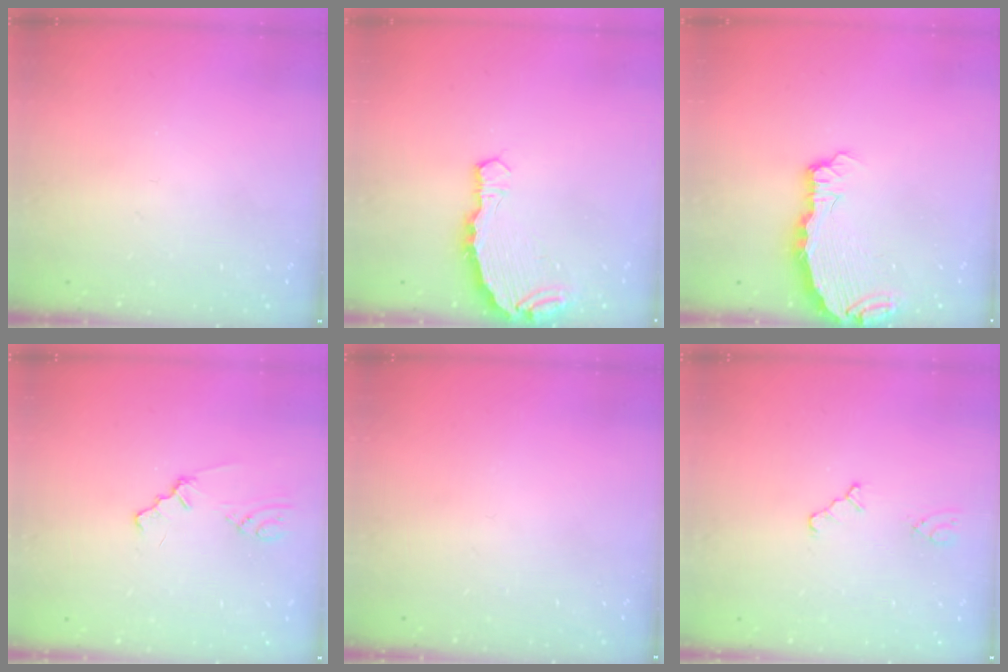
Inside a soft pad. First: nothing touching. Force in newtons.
{"total": 5.7, "press": 5.7, "slide": 0.3}
{"total": 4.8, "press": 4.7, "slide": 0.5}
{"total": 0.9, "press": 0.9, "slide": 0.2}
{"total": 0.0}
{"total": 2.0, "press": 2.0, "slide": 0.3}